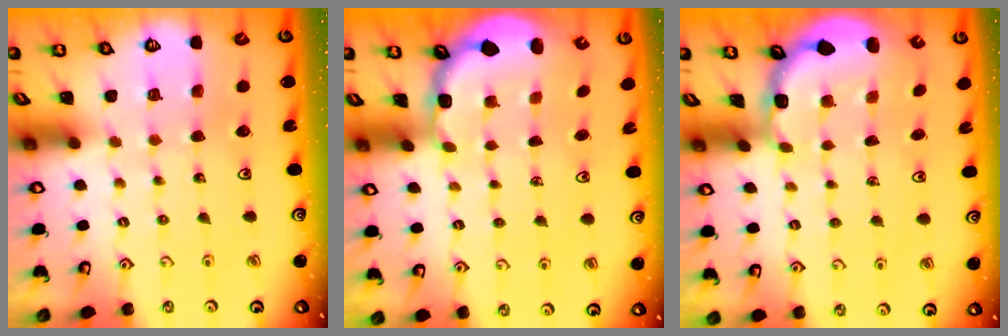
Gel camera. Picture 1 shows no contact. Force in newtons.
{"total": 2.8, "press": 2.2, "slide": 1.7}
{"total": 2.5, "press": 1.9, "slide": 1.6}